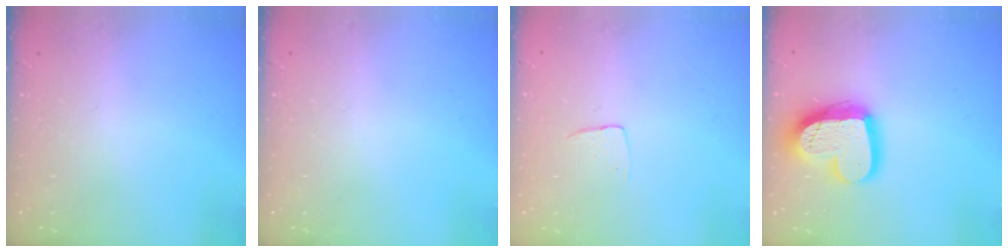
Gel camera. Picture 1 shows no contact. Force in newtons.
{"total": 0.0}
{"total": 4.0, "press": 4.0, "slide": 0.2}
{"total": 18.8, "press": 18.7, "slide": 1.9}